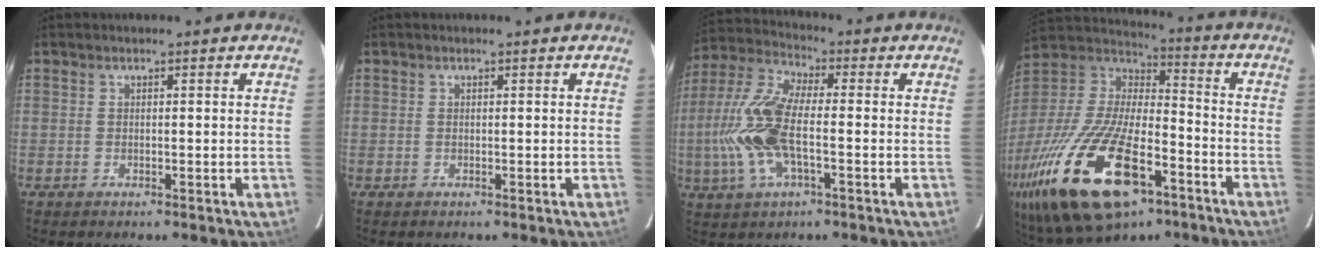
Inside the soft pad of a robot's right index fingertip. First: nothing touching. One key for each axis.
{"total": 0.0}
{"total": 14.3, "fx": -2.5, "fy": 5.3, "fz": 13.0, "tx": -0.288, "ty": 0.004, "tz": -0.056}
{"total": 32.6, "fx": -17.0, "fy": 14.1, "fz": 24.0, "tx": -0.501, "ty": -0.049, "tz": -0.286}